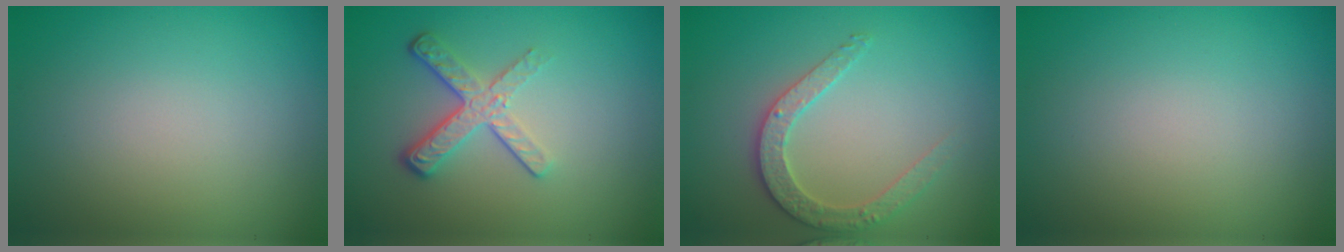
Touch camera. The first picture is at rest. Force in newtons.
{"total": 3.5, "press": 2.5, "slide": 2.5}
{"total": 2.7, "press": 2.7, "slide": 0.3}
{"total": 0.0}